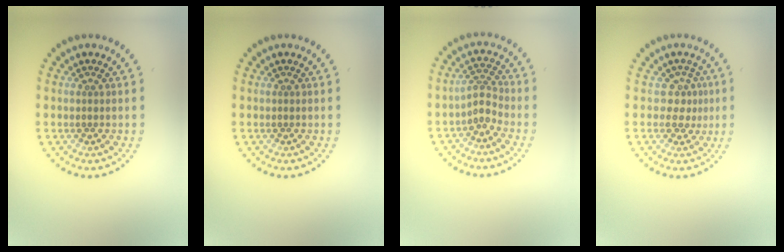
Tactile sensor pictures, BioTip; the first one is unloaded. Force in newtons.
{"total": 0.0}
{"total": 2.0, "press": 1.3, "slide": 1.4}
{"total": 2.1, "press": 1.4, "slide": 1.6}